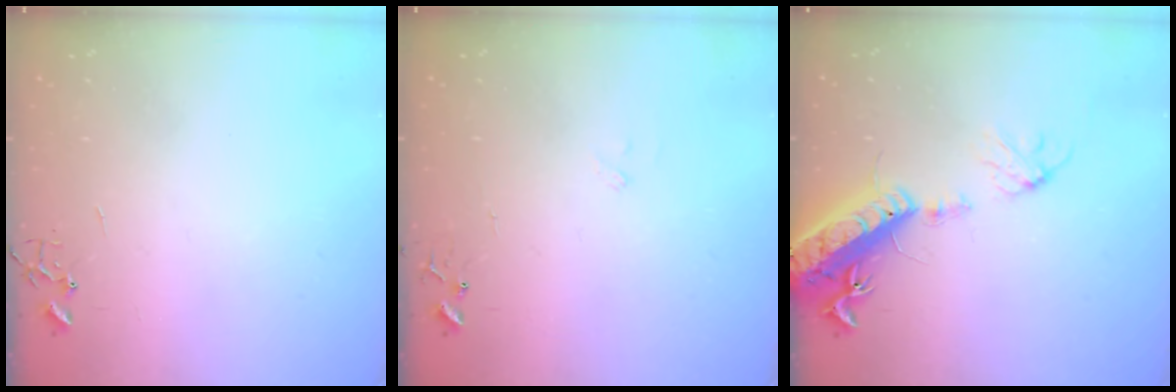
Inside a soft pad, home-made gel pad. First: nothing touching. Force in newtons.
{"total": 7.6, "press": 7.6, "slide": 0.5}
{"total": 17.9, "press": 17.4, "slide": 3.9}